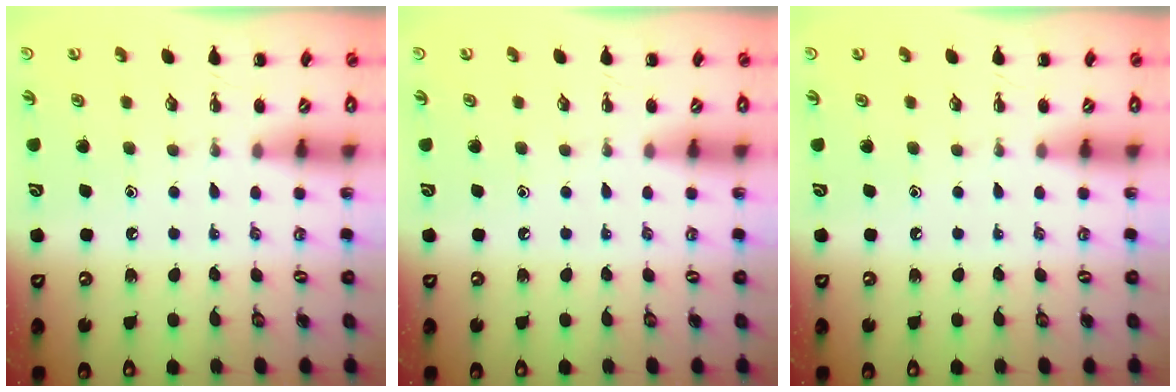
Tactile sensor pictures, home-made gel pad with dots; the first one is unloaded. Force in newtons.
{"total": 0.0}
{"total": 0.0}